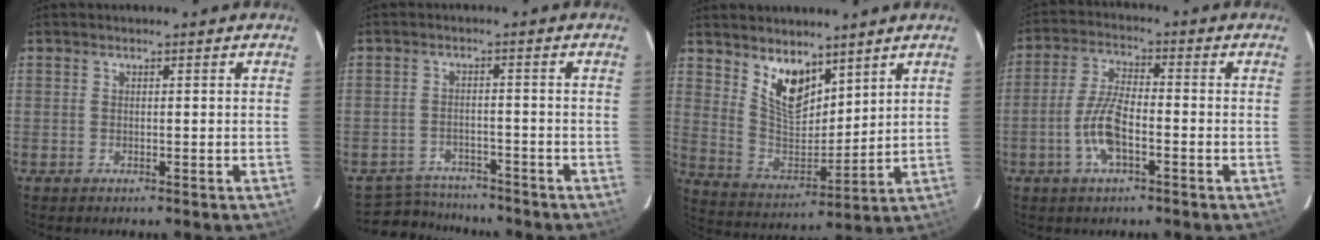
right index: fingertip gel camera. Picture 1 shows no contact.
{"total": 8.2, "force": [-7.5, 3.1, 0.9], "torque": [-0.038, 0.011, -0.112]}
{"total": 10.5, "force": [7.0, 5.1, 6.0], "torque": [-0.104, -0.006, 0.143]}
{"total": 8.0, "force": [-3.0, 2.8, 6.9], "torque": [-0.146, 0.004, -0.059]}